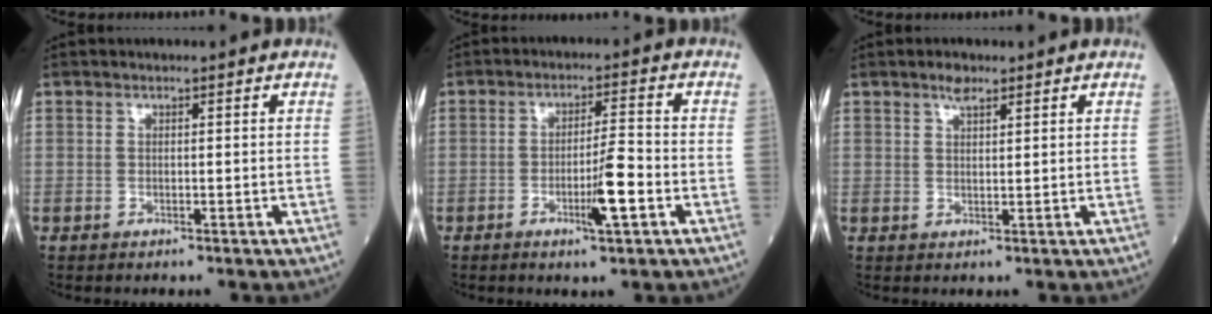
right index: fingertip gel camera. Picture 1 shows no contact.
{"total": 6.3, "force": [-2.2, 0.2, 5.8], "torque": [-0.101, -0.005, -0.038]}
{"total": 2.0, "force": [1.5, 0.6, 1.2], "torque": [-0.023, 0.005, 0.025]}